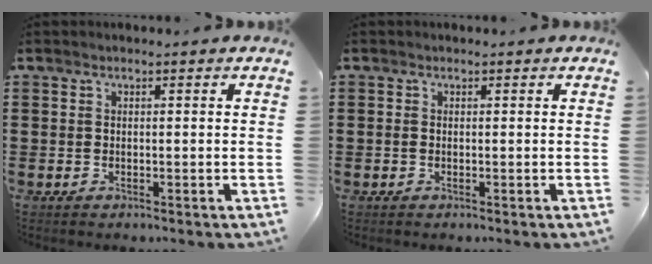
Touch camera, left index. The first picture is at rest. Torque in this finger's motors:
{"motor_torque": [-0.47, 0.67, -0.03, -0.01]}